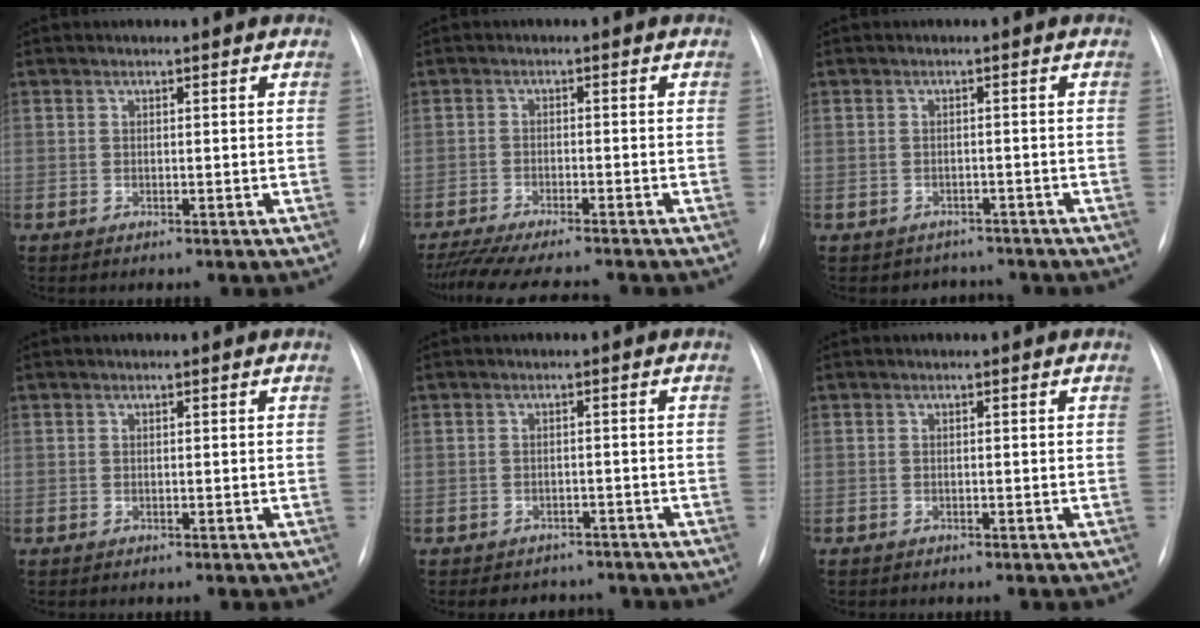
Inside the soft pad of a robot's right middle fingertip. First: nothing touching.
{"total": 12.9, "force": [-11.4, 1.0, 5.9], "torque": [-0.085, -0.022, -0.167]}
{"total": 3.6, "force": [-3.0, 1.8, -0.4], "torque": [0.001, 0.015, -0.040]}
{"total": 0.0}
{"total": 5.2, "force": [-4.4, 2.6, 0.4], "torque": [-0.003, 0.014, -0.051]}
{"total": 0.0}